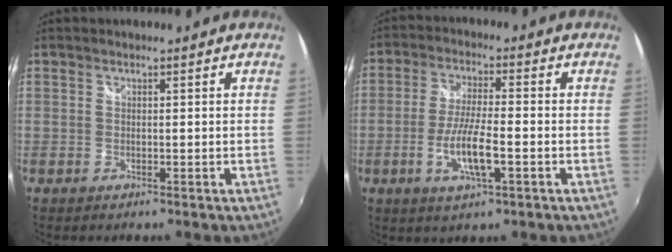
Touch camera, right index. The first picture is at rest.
{"total": 8.4, "force": [-2.9, 1.6, 7.7], "torque": [-0.155, -0.008, -0.054]}